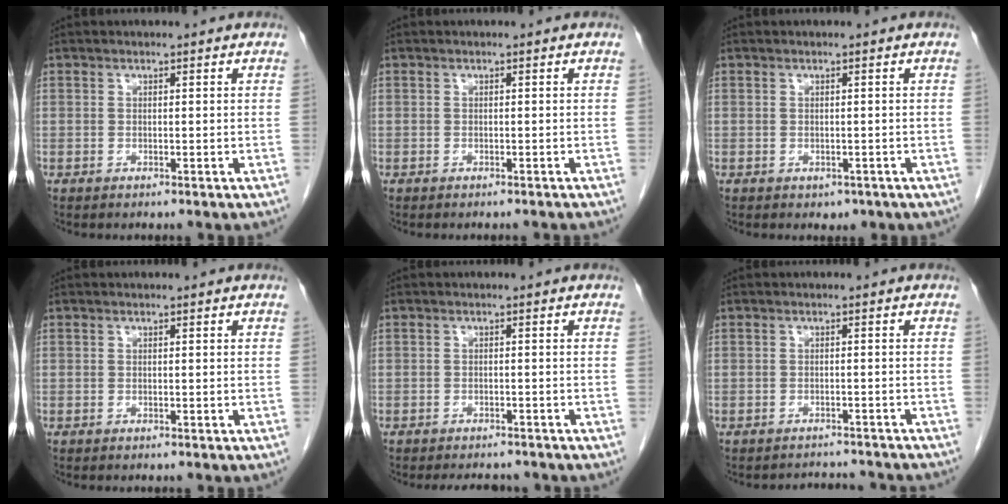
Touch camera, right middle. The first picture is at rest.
{"total": 2.6, "force": [-2.5, 0.2, 0.8], "torque": [-0.017, -0.007, -0.030]}
{"total": 1.2, "force": [-0.4, 1.1, 0.4], "torque": [-0.009, 0.001, 0.002]}
{"total": 0.0}
{"total": 5.2, "force": [-4.8, 1.5, 1.3], "torque": [-0.014, -0.004, -0.062]}
{"total": 5.6, "force": [-5.5, 0.8, 0.6], "torque": [-0.007, 0.001, -0.063]}